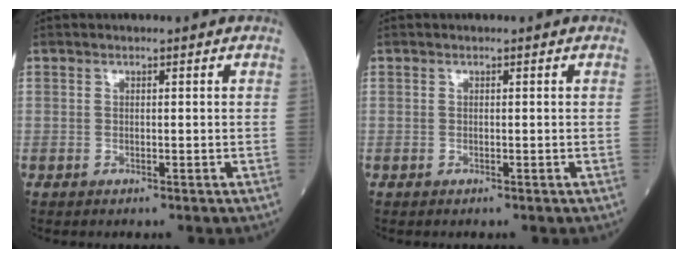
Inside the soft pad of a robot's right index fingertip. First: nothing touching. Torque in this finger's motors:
{"motor_torque": [0.00, 0.00, -0.03, -0.01]}